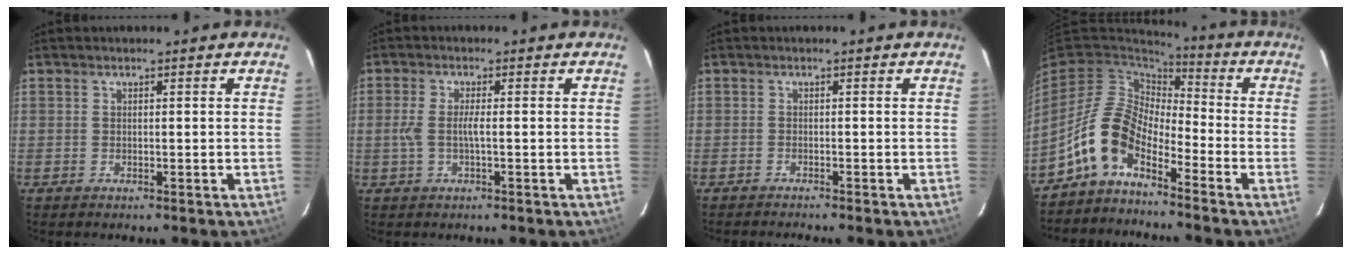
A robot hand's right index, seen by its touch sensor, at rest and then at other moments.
{"total": 3.5, "force": [-0.4, 0.6, 3.4], "torque": [-0.070, 0.003, -0.008]}
{"total": 2.0, "force": [-2.0, -0.2, 0.5], "torque": [-0.021, -0.008, -0.034]}
{"total": 10.9, "force": [-6.4, 5.2, 7.1], "torque": [-0.144, 0.015, -0.139]}